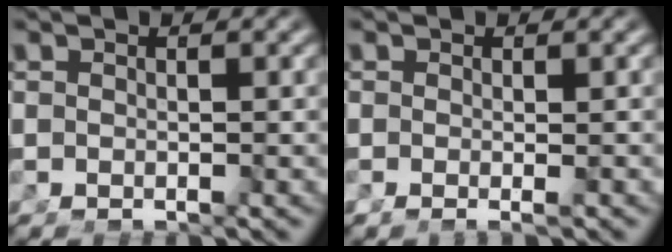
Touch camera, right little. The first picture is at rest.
{"total": 0.0}